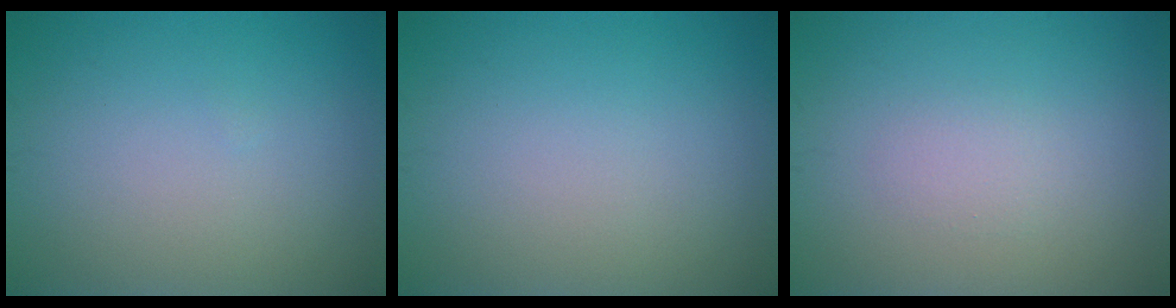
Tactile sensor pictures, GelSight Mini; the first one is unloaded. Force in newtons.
{"total": 0.0}
{"total": 1.1, "press": 1.1, "slide": 0.1}